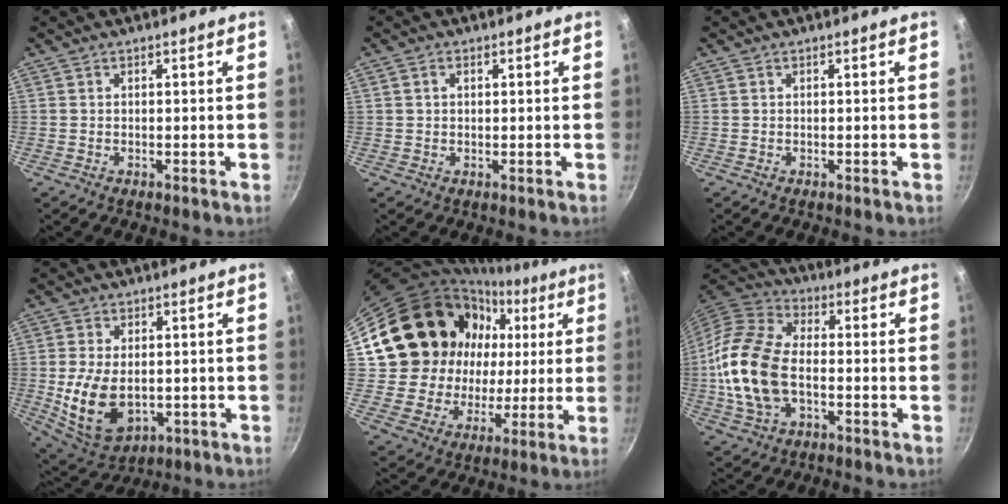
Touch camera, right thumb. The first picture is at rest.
{"total": 1.5, "force": [0.5, 1.1, 0.9], "torque": [-0.011, 0.005, 0.008]}
{"total": 0.0}
{"total": 12.2, "force": [-1.0, 7.8, 9.3], "torque": [-0.166, -0.011, 0.002]}
{"total": 23.1, "force": [5.1, 19.7, 10.9], "torque": [-0.159, 0.019, 0.101]}
{"total": 16.8, "force": [-2.3, 10.1, 13.2], "torque": [-0.254, 0.026, -0.056]}